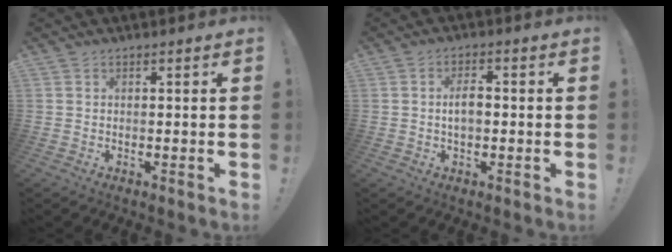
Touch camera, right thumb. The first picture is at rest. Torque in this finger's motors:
{"motor_torque": [-0.09, 0.15, 0.25, 0.02, -0.03]}